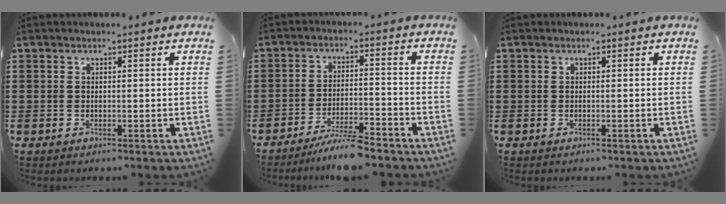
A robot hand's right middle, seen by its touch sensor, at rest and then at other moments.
{"total": 5.7, "force": [-5.2, -0.1, 2.2], "torque": [-0.044, -0.008, -0.098]}
{"total": 0.0}